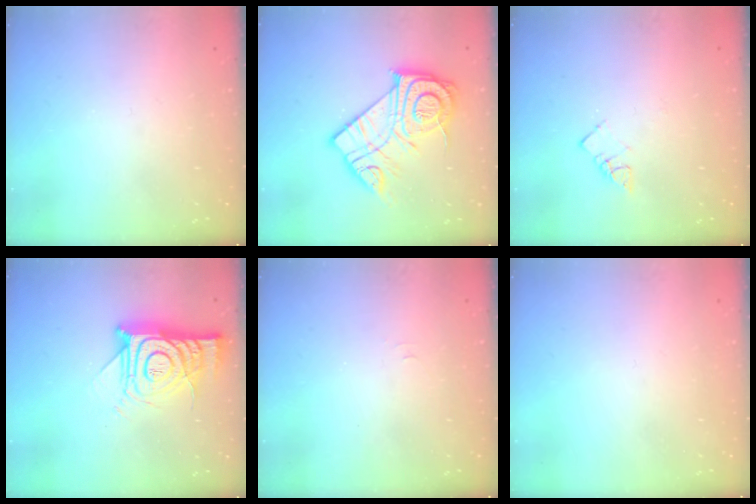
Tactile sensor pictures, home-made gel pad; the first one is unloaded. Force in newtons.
{"total": 19.1, "press": 19.1, "slide": 1.3}
{"total": 3.3, "press": 3.3, "slide": 0.4}
{"total": 15.3, "press": 15.2, "slide": 1.4}
{"total": 3.6, "press": 3.6, "slide": 0.3}
{"total": 1.6, "press": 1.6, "slide": 0.1}